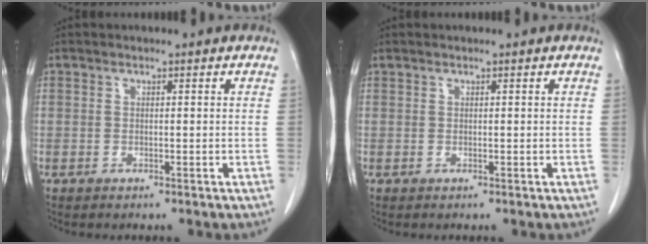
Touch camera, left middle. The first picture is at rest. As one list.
[{"total": 0.0}]